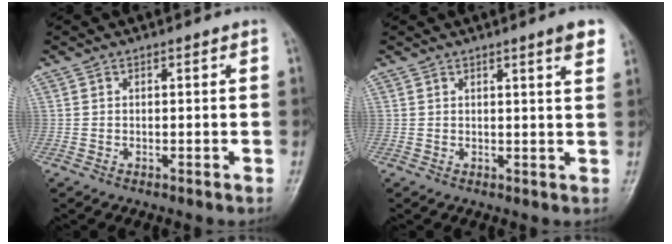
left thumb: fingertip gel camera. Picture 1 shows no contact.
{"total": 4.3, "force": [2.7, 0.0, 3.3], "torque": [-0.039, -0.013, 0.034]}